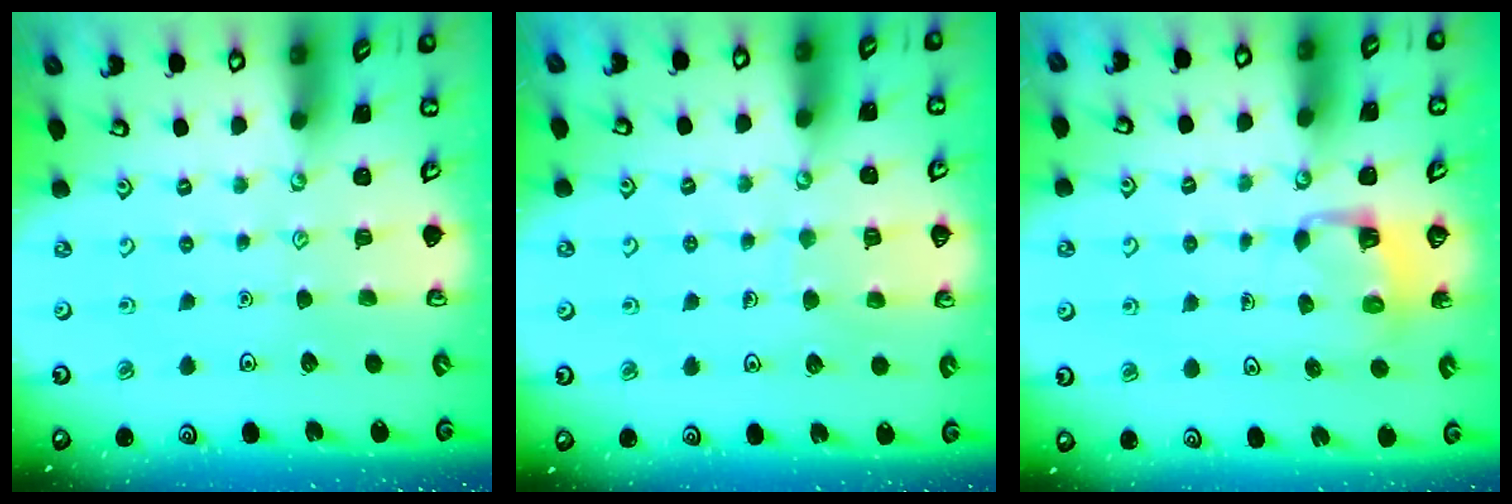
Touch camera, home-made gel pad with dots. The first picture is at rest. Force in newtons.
{"total": 4.9, "press": 4.9, "slide": 0.3}
{"total": 3.5, "press": 3.5, "slide": 0.2}